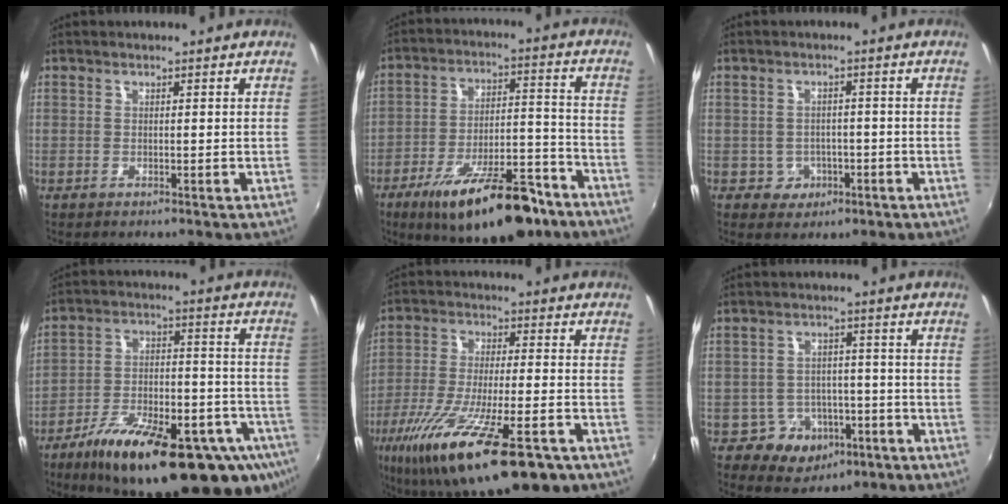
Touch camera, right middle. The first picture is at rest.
{"total": 20.4, "force": [-14.0, 6.6, 13.3], "torque": [-0.215, -0.011, -0.204]}
{"total": 4.3, "force": [-1.5, 3.9, 0.9], "torque": [-0.029, 0.009, -0.011]}
{"total": 29.4, "force": [-18.7, 10.0, 20.4], "torque": [-0.306, -0.022, -0.258]}
{"total": 24.8, "force": [-14.4, 6.1, 19.3], "torque": [-0.361, -0.074, -0.237]}
{"total": 7.8, "force": [-3.9, 6.4, 2.2], "torque": [-0.054, 0.020, -0.038]}